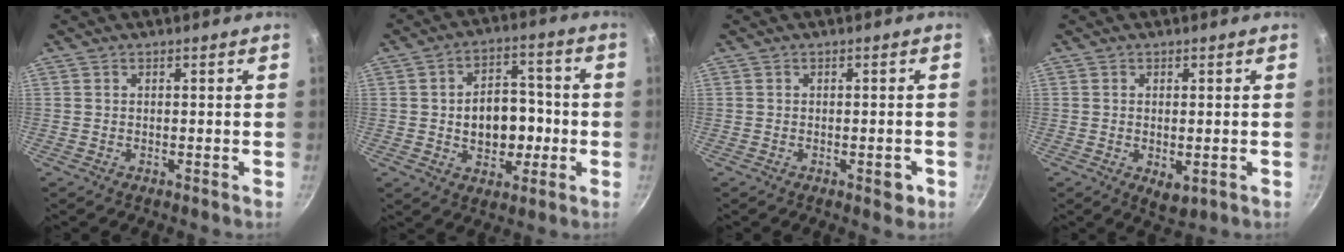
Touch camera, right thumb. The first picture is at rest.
{"total": 11.8, "force": [-1.2, 8.4, 8.2], "torque": [-0.085, 0.020, -0.015]}
{"total": 2.8, "force": [-1.1, 1.3, 2.2], "torque": [-0.016, 0.008, -0.011]}
{"total": 3.9, "force": [-0.7, 2.1, 3.2], "torque": [-0.047, -0.015, -0.005]}